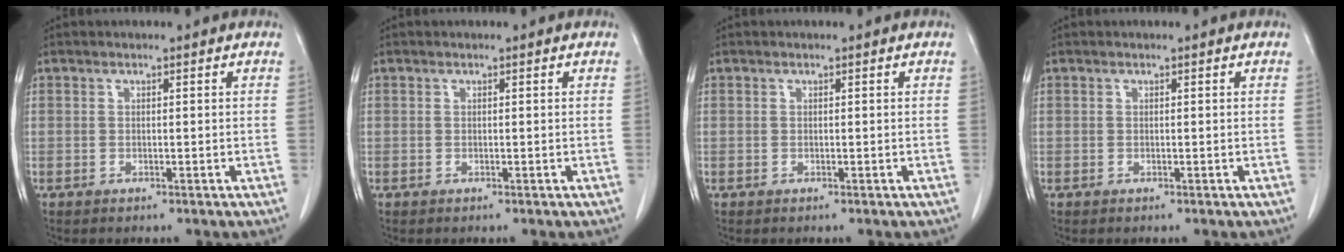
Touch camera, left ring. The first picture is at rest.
{"total": 0.0}
{"total": 0.0}
{"total": 0.0}